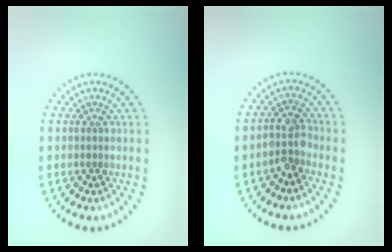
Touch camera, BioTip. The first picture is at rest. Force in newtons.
{"total": 2.6, "press": 2.2, "slide": 1.3}